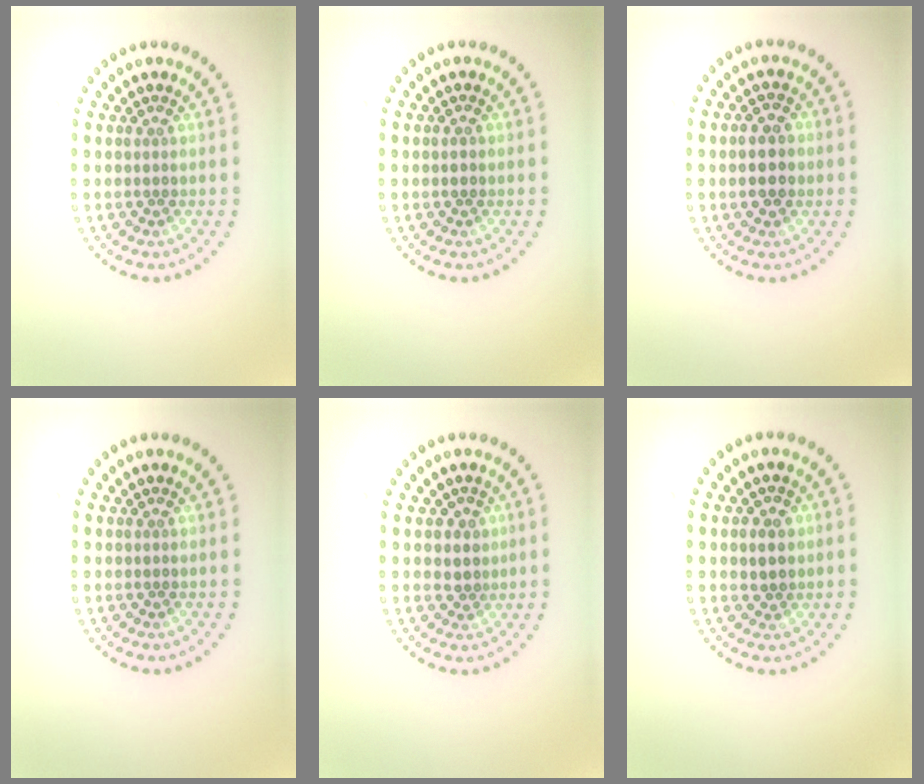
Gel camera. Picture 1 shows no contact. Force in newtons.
{"total": 0.9, "press": 0.9, "slide": 0.1}
{"total": 2.8, "press": 2.8, "slide": 0.2}
{"total": 0.0}
{"total": 1.7, "press": 1.3, "slide": 1.1}
{"total": 1.6, "press": 1.5, "slide": 0.5}